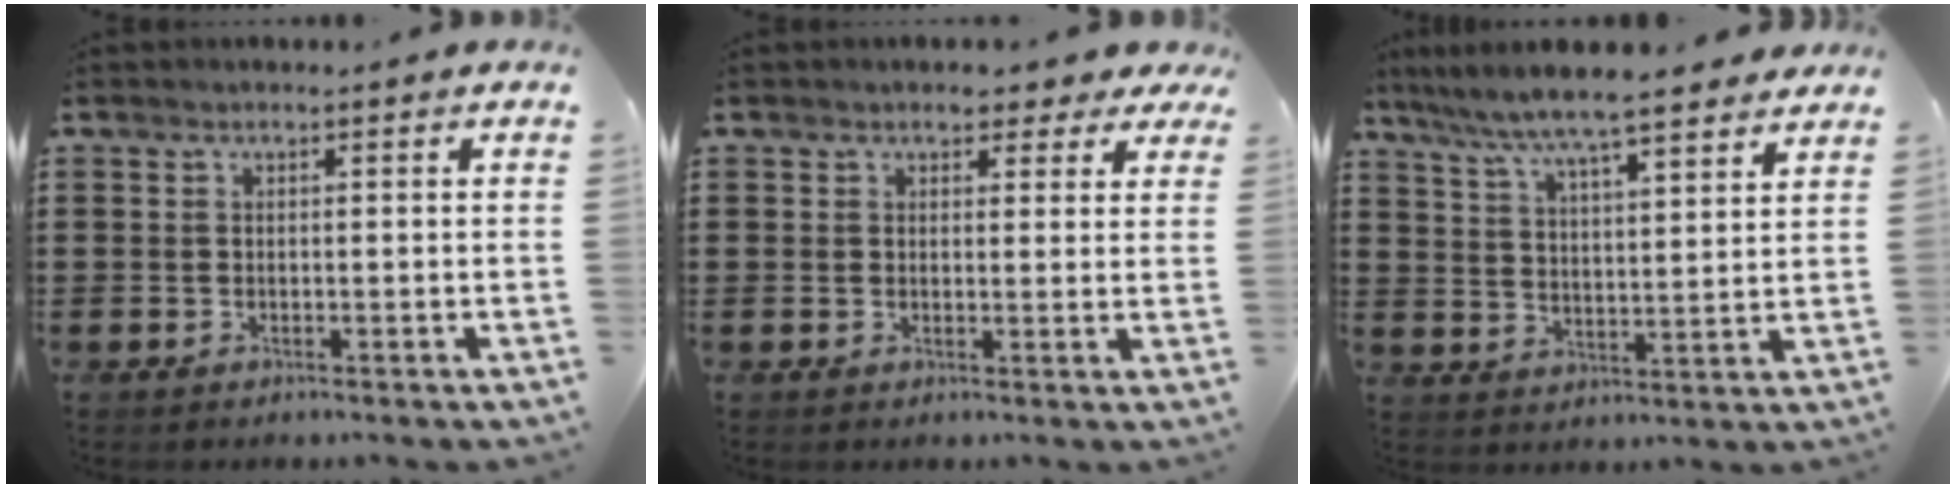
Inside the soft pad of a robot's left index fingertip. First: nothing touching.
{"total": 3.0, "force": [2.5, 1.1, 1.2], "torque": [-0.014, -0.001, 0.041]}
{"total": 6.6, "force": [6.1, 0.2, 2.6], "torque": [-0.077, -0.032, 0.104]}